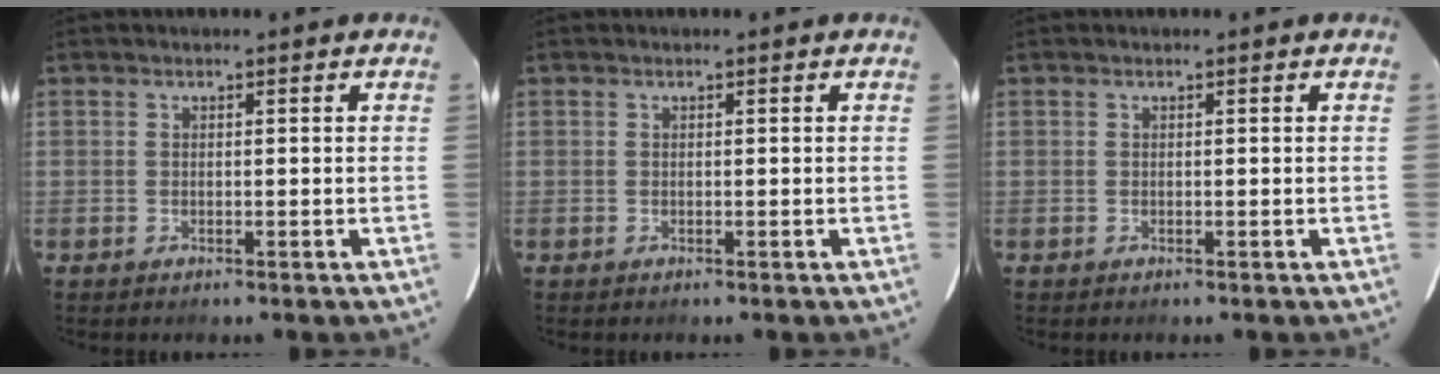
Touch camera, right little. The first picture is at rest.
{"total": 0.0}
{"total": 0.0}